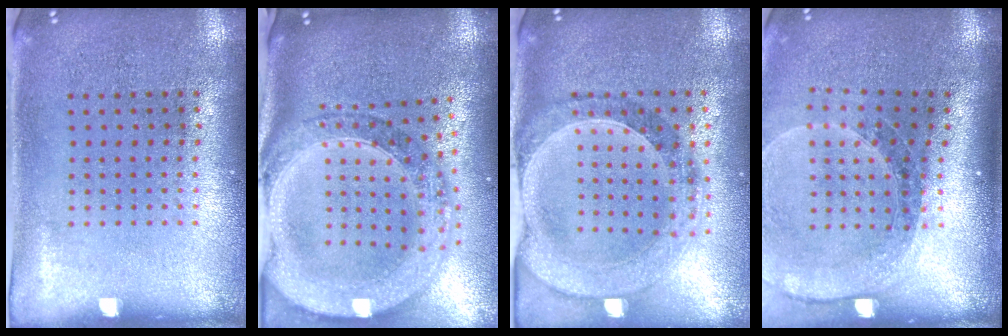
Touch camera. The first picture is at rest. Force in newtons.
{"total": 2.9, "press": 2.4, "slide": 1.5}
{"total": 1.5, "press": 1.4, "slide": 0.3}
{"total": 1.8, "press": 1.7, "slide": 0.6}